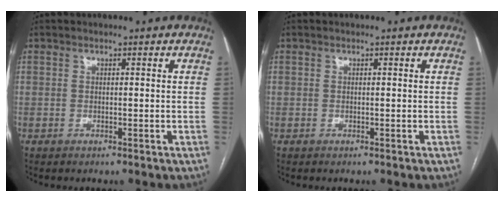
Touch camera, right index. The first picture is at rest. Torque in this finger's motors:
{"motor_torque": [0.00, 0.00, 0.01, 0.00]}